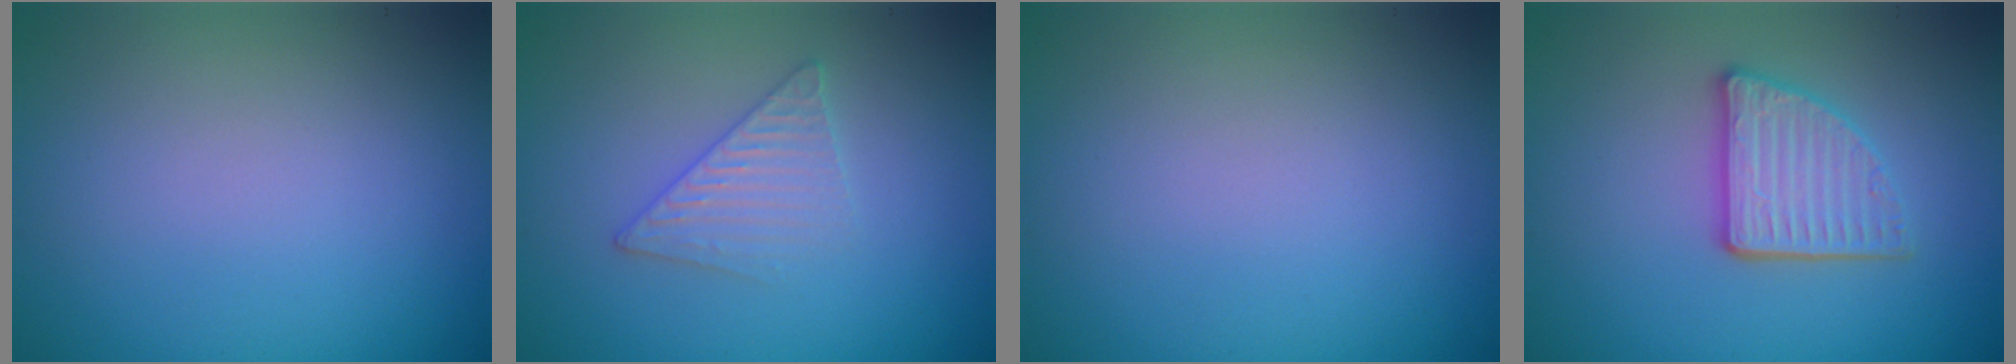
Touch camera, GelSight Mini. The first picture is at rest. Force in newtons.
{"total": 2.4, "press": 2.3, "slide": 0.2}
{"total": 0.0}
{"total": 3.6, "press": 3.0, "slide": 1.9}